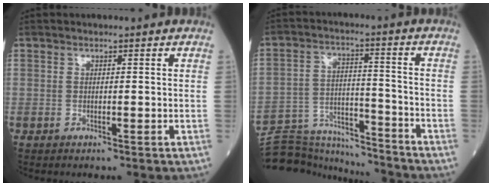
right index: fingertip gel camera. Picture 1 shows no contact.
{"total": 13.8, "force": [-13.5, 2.8, 1.1], "torque": [-0.019, 0.036, -0.215]}